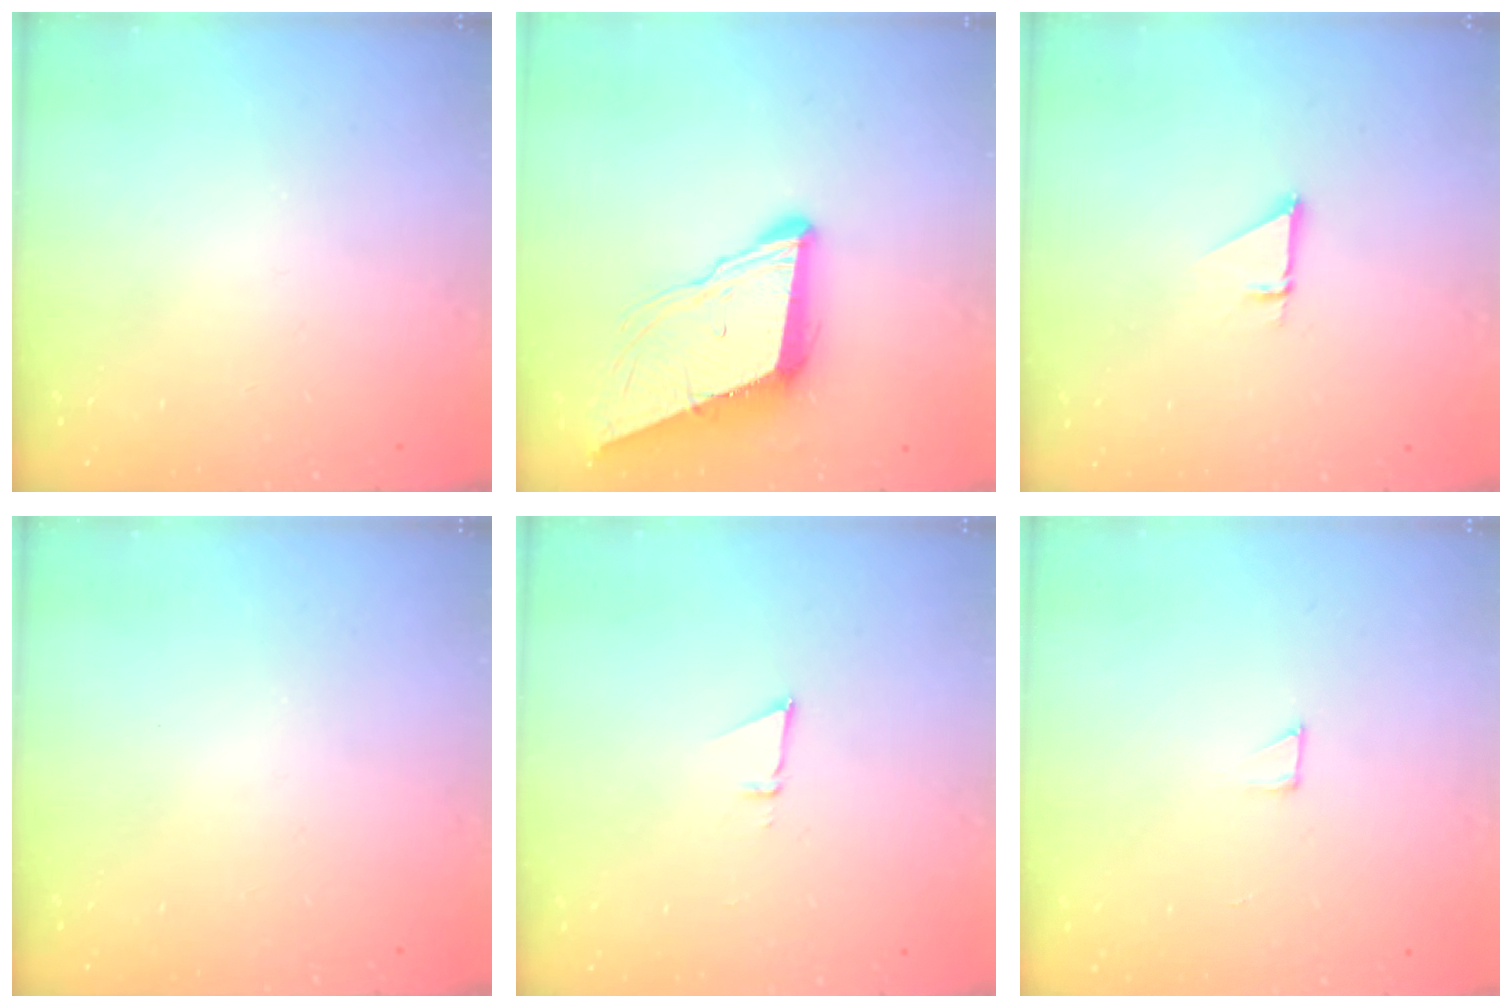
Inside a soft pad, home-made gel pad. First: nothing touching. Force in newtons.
{"total": 10.5, "press": 9.9, "slide": 3.6}
{"total": 1.0, "press": 1.0, "slide": 0.1}
{"total": 0.0}
{"total": 3.0, "press": 2.9, "slide": 0.8}
{"total": 2.1, "press": 2.1, "slide": 0.1}